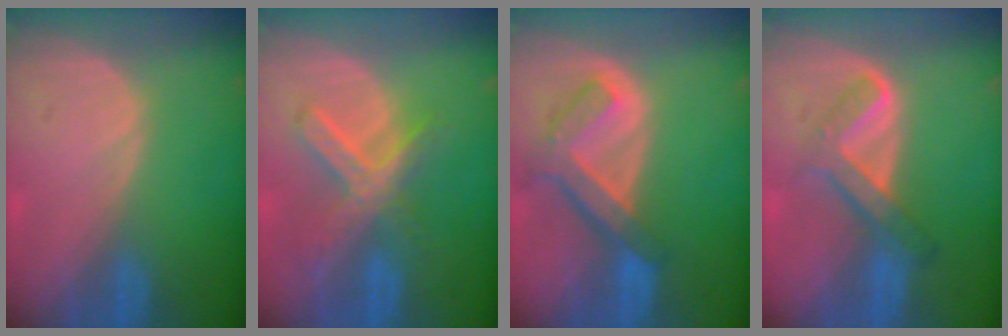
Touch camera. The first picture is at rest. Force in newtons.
{"total": 7.3, "press": 6.3, "slide": 3.8}
{"total": 7.4, "press": 6.4, "slide": 3.7}
{"total": 6.0, "press": 5.3, "slide": 2.8}